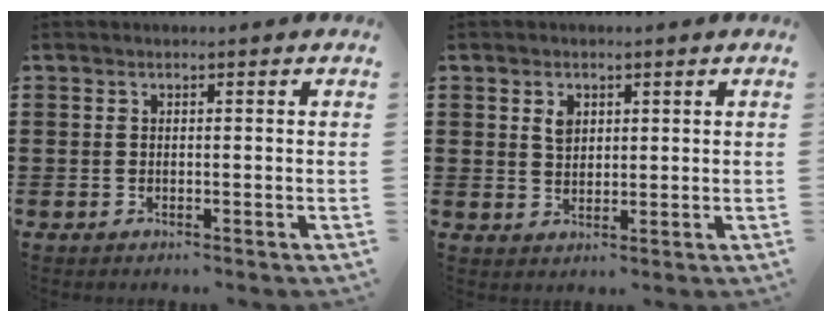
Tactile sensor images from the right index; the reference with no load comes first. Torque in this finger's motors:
{"motor_torque": [0.25, -0.19, 0.07, 0.05]}